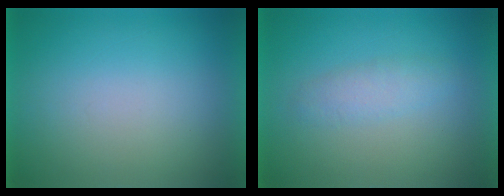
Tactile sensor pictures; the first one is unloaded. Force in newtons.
{"total": 2.2}